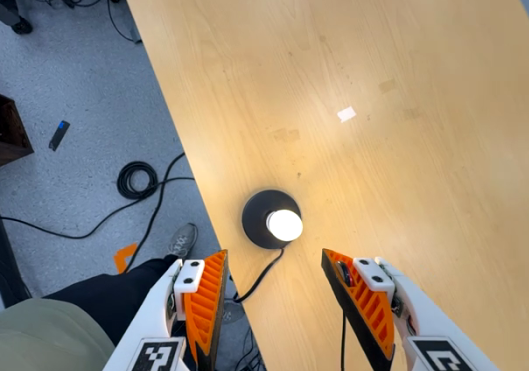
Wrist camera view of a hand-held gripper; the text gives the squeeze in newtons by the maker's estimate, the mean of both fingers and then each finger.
{"total": 0.0}